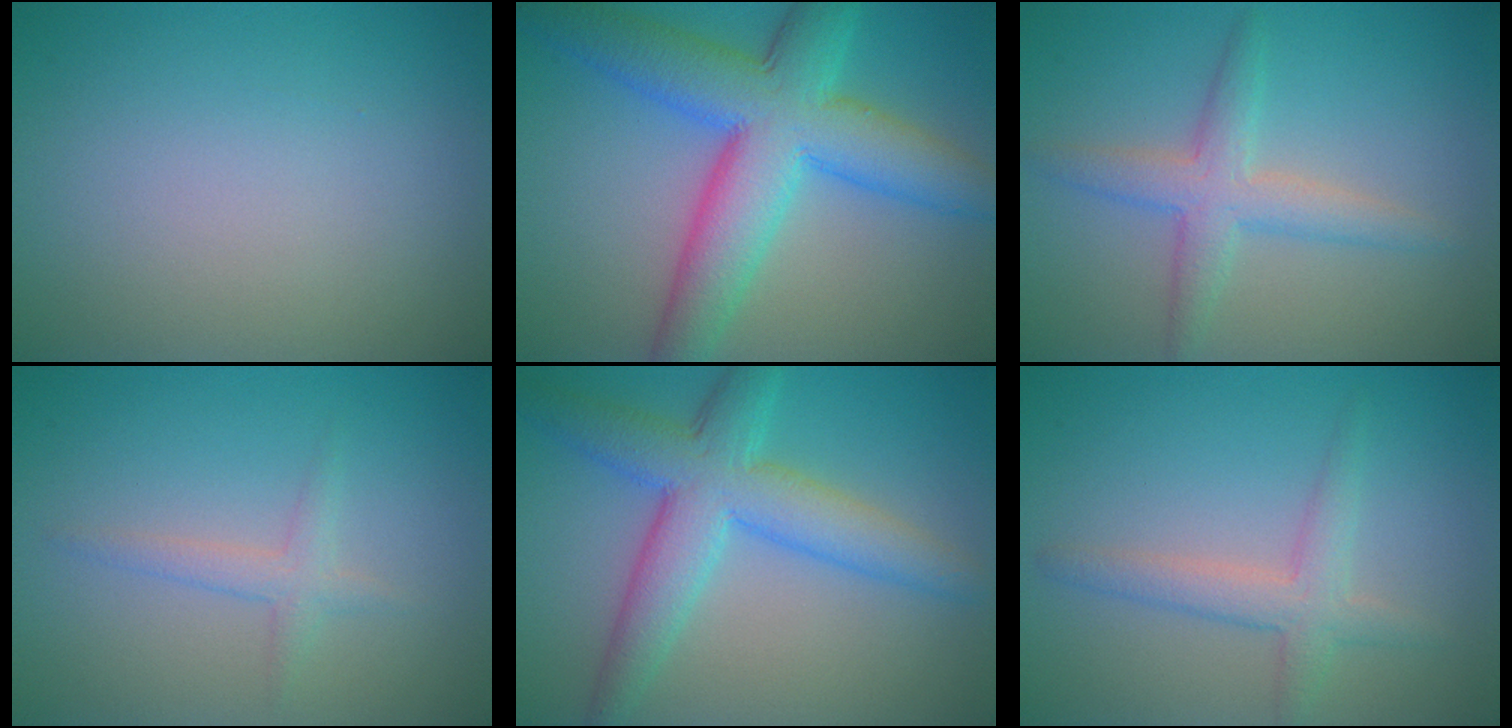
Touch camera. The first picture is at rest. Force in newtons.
{"total": 9.9, "press": 9.9, "slide": 0.4}
{"total": 3.5, "press": 3.5, "slide": 0.1}
{"total": 1.7, "press": 1.7, "slide": 0.1}
{"total": 6.9, "press": 6.9, "slide": 0.3}
{"total": 1.9, "press": 1.8, "slide": 0.3}